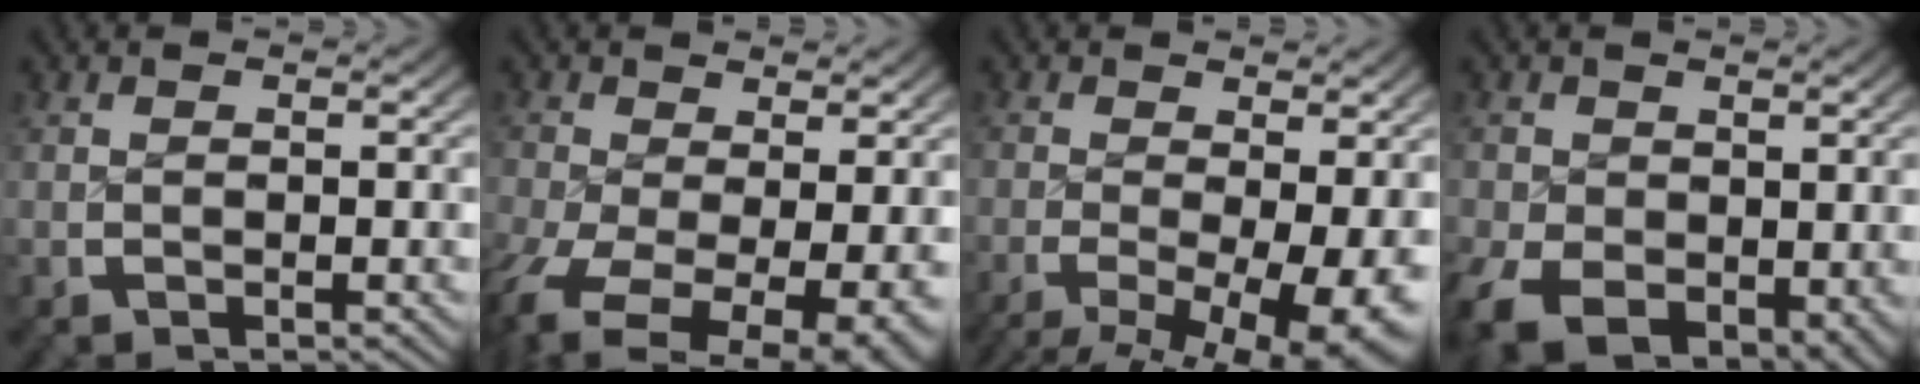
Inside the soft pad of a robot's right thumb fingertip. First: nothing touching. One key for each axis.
{"total": 12.4, "fx": -4.4, "fy": 8.1, "fz": 8.2, "tx": -0.154, "ty": -0.066, "tz": -0.035}
{"total": 10.6, "fx": -2.3, "fy": 6.4, "fz": 8.1, "tx": -0.121, "ty": -0.039, "tz": -0.023}
{"total": 8.5, "fx": -2.9, "fy": 6.5, "fz": 4.7, "tx": -0.097, "ty": -0.059, "tz": -0.017}